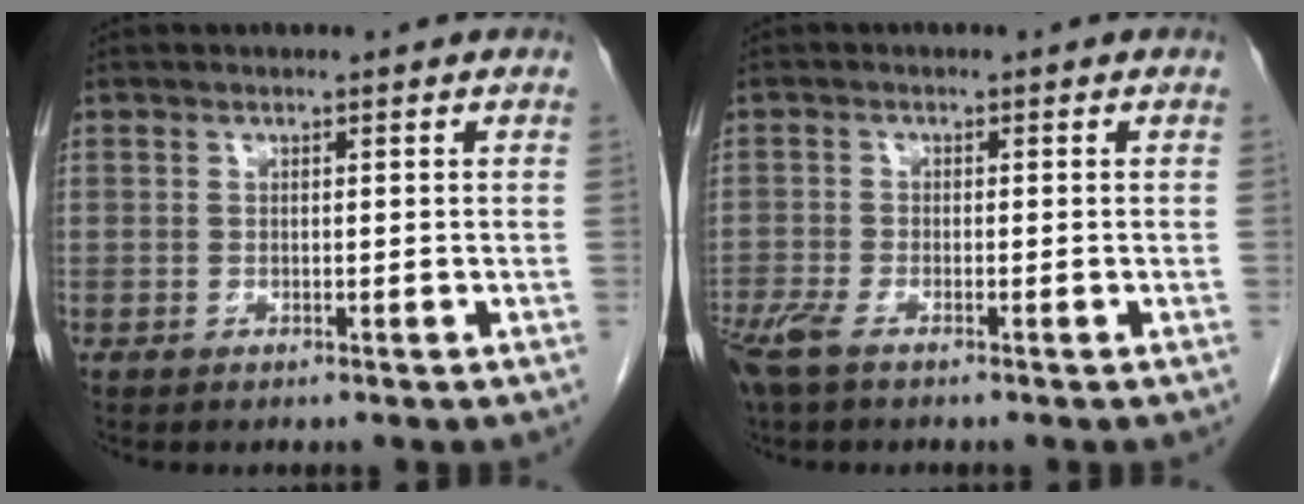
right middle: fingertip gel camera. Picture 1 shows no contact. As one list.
[{"total": 4.4, "force": [-3.1, 1.0, 2.9], "torque": [-0.068, -0.012, -0.061]}]